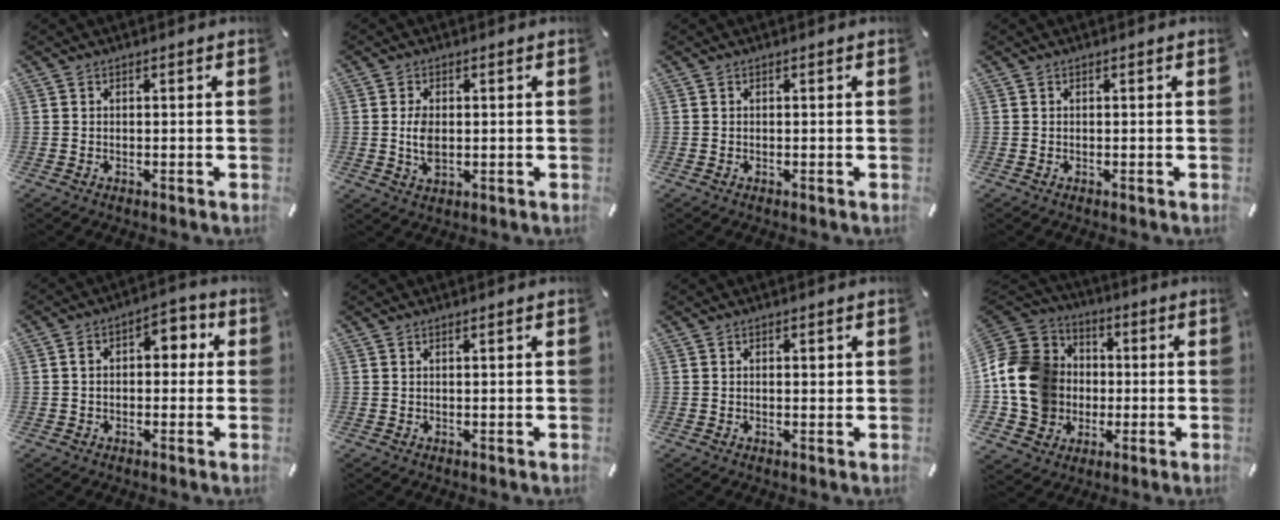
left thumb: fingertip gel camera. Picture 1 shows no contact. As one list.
[{"total": 4.5, "force": [0.0, 2.7, 3.5], "torque": [-0.093, -0.003, -0.005]}, {"total": 0.0}, {"total": 0.0}, {"total": 5.7, "force": [0.1, 4.2, 3.9], "torque": [-0.049, 0.007, -0.007]}, {"total": 0.6, "force": [0.3, -0.1, 0.5], "torque": [-0.007, -0.001, 0.006]}, {"total": 1.0, "force": [0.3, 0.5, 0.8], "torque": [-0.016, 0.002, 0.004]}, {"total": 16.6, "force": [-1.9, 15.0, 6.8], "torque": [-0.142, 0.022, -0.030]}]